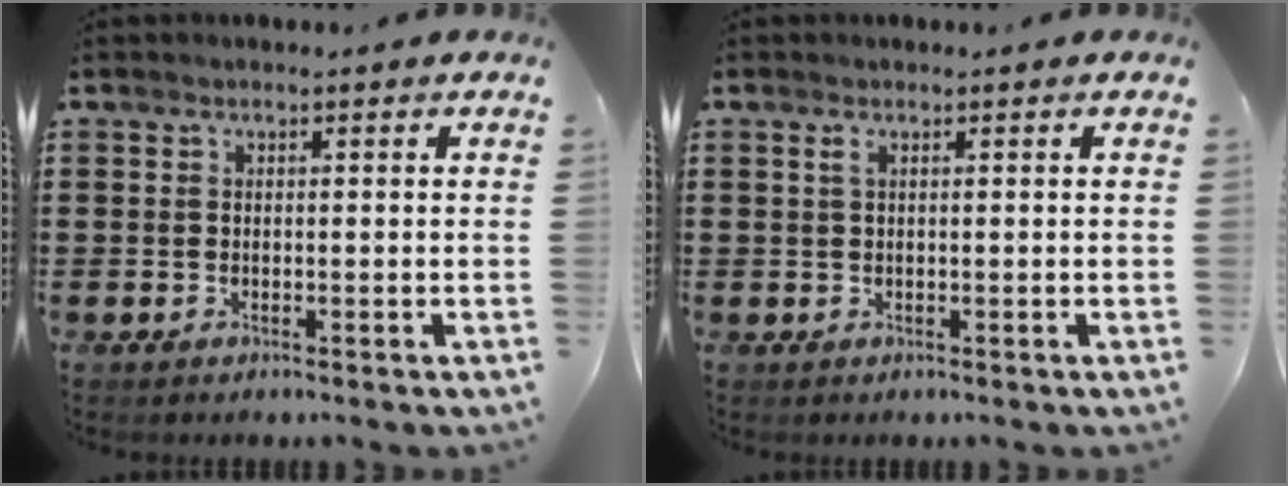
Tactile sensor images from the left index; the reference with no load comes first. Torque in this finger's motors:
{"motor_torque": [1.11, 1.03, 0.12, 0.01]}